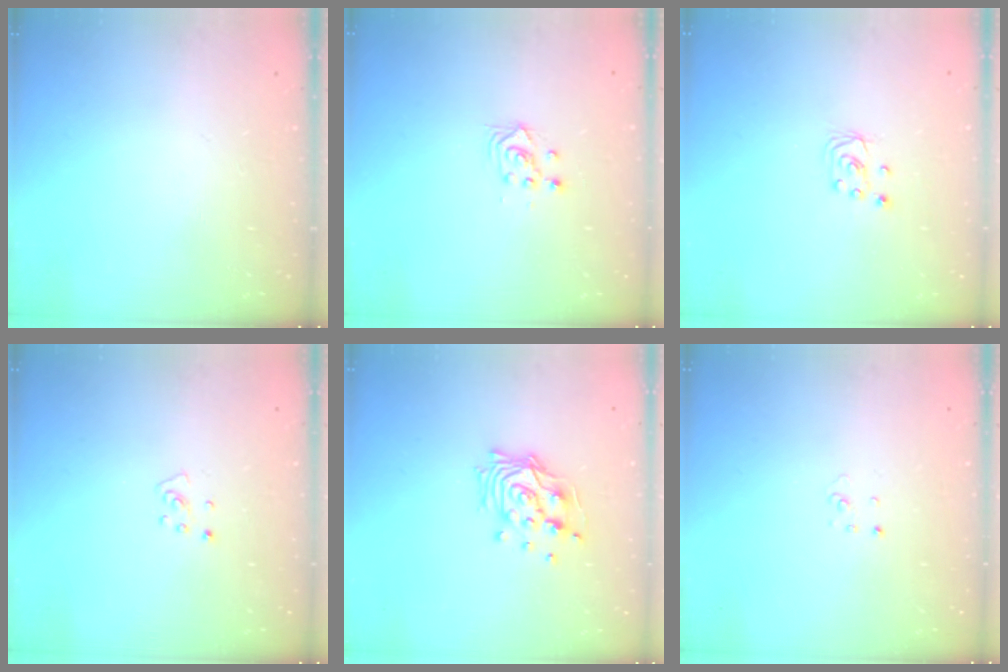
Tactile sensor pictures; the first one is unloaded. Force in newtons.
{"total": 2.3, "press": 2.3, "slide": 0.1}
{"total": 3.1, "press": 3.1, "slide": 0.2}
{"total": 3.8, "press": 3.8, "slide": 0.4}
{"total": 12.5, "press": 12.4, "slide": 1.5}
{"total": 2.1, "press": 2.1, "slide": 0.1}